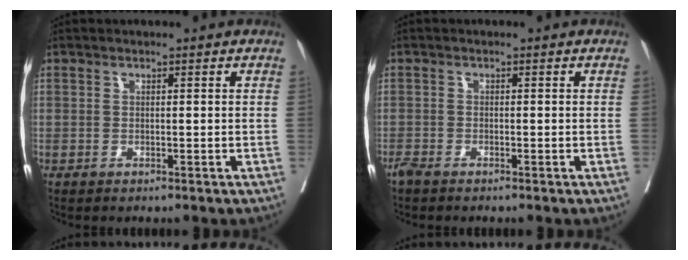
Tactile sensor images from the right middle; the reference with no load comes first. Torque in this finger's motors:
{"motor_torque": [1.12, -1.02, 0.46, 0.17]}